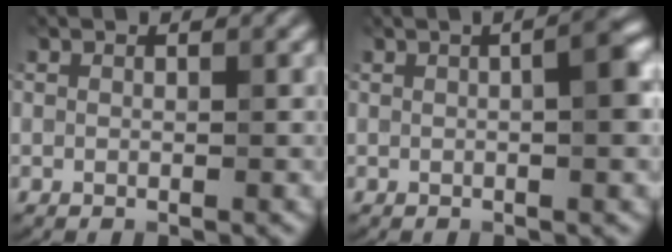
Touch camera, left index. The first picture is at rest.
{"total": 3.0, "force": [0.4, 0.7, 2.9], "torque": [-0.046, 0.012, 0.005]}